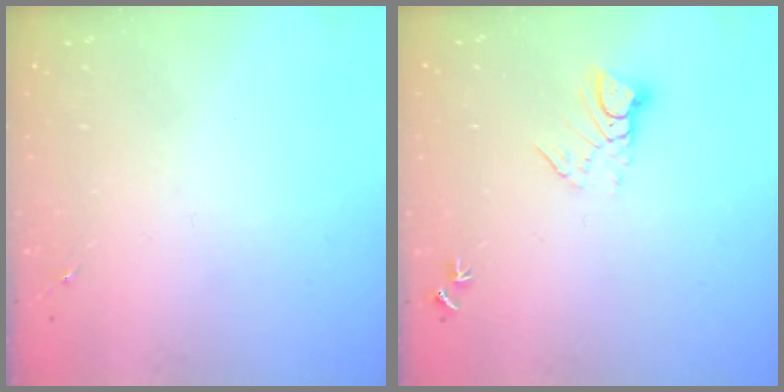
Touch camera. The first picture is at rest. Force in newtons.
{"total": 5.9, "press": 5.9, "slide": 0.5}